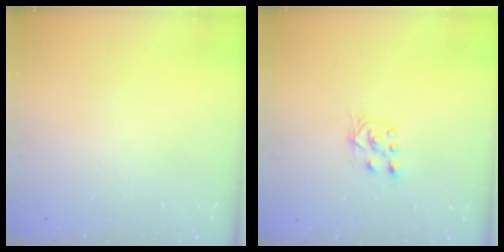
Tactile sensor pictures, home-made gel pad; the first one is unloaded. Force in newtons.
{"total": 5.5, "press": 5.5, "slide": 0.4}